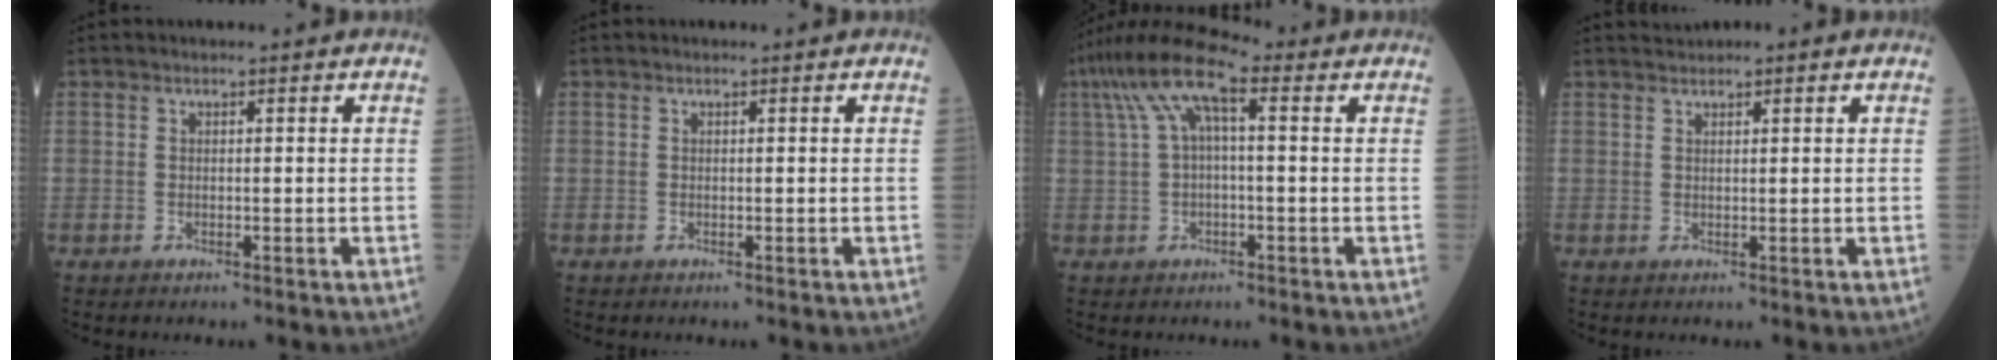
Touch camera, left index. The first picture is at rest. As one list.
[{"total": 0.0}, {"total": 9.1, "force": [3.1, 2.3, 8.2], "torque": [-0.167, 0.047, 0.054]}, {"total": 0.9, "force": [0.9, 0.0, 0.2], "torque": [-0.008, 0.018, 0.018]}]